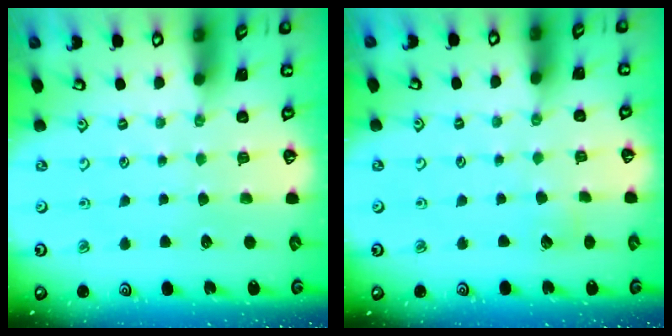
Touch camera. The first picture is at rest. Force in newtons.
{"total": 2.7, "press": 2.7, "slide": 0.4}